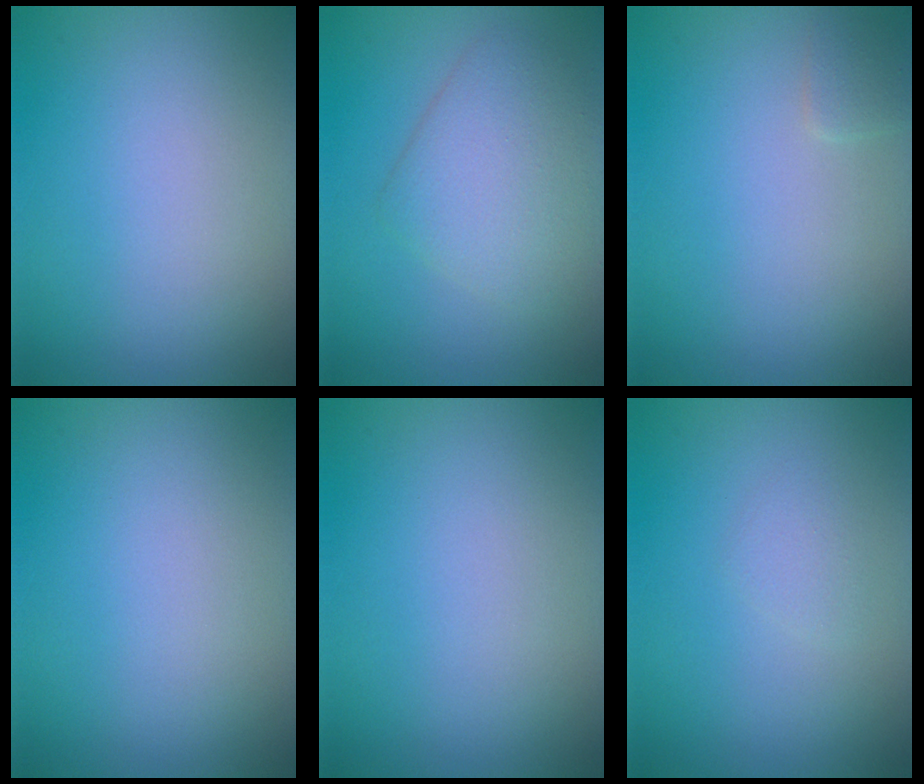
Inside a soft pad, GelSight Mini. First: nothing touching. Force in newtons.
{"total": 4.5, "press": 4.5, "slide": 0.2}
{"total": 0.9, "press": 0.9, "slide": 0.1}
{"total": 0.0}
{"total": 0.0}
{"total": 0.9, "press": 0.9, "slide": 0.0}